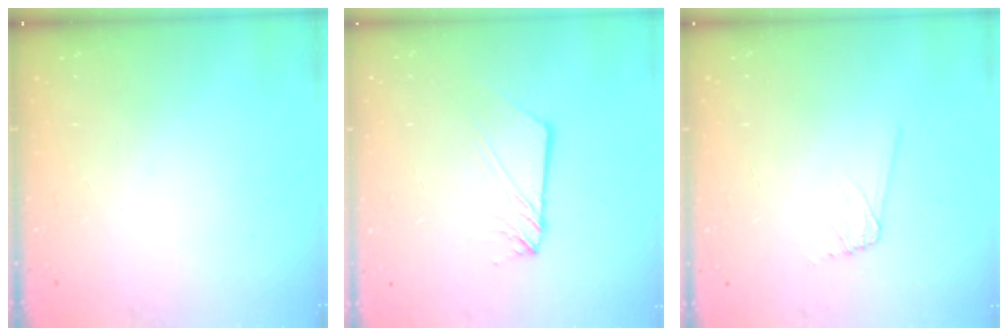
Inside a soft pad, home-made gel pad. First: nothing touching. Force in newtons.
{"total": 3.1, "press": 3.1, "slide": 0.1}
{"total": 5.4, "press": 5.4, "slide": 0.6}